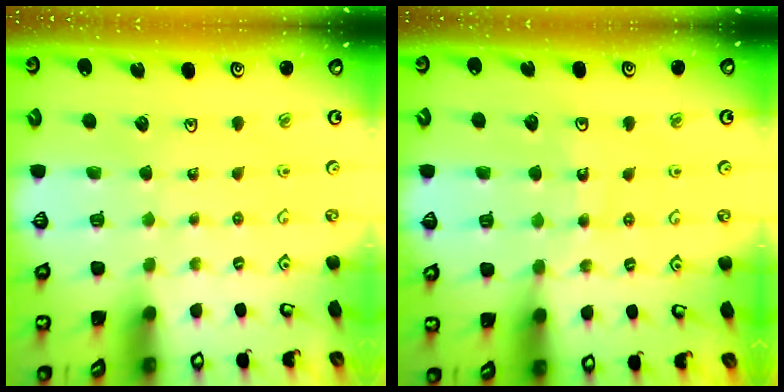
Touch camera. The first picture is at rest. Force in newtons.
{"total": 9.5, "press": 8.9, "slide": 3.3}